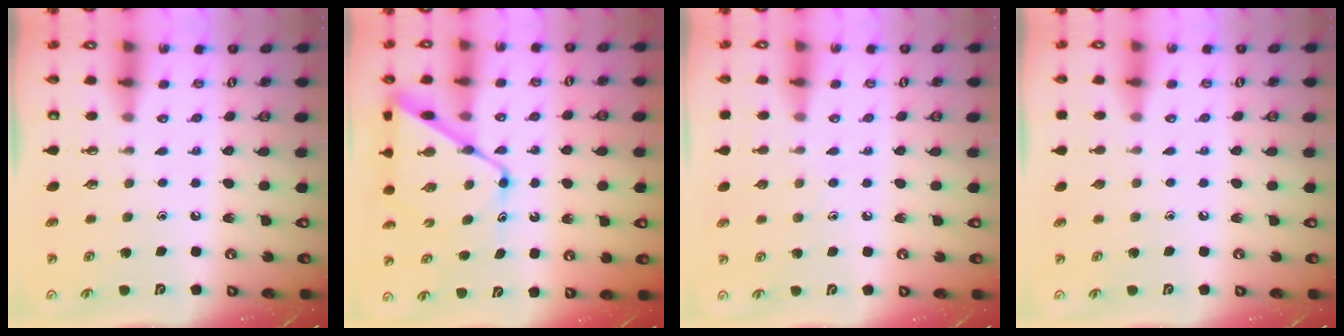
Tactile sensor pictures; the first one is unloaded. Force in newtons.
{"total": 14.0, "press": 14.0, "slide": 0.9}
{"total": 4.6, "press": 4.6, "slide": 0.5}
{"total": 0.0}